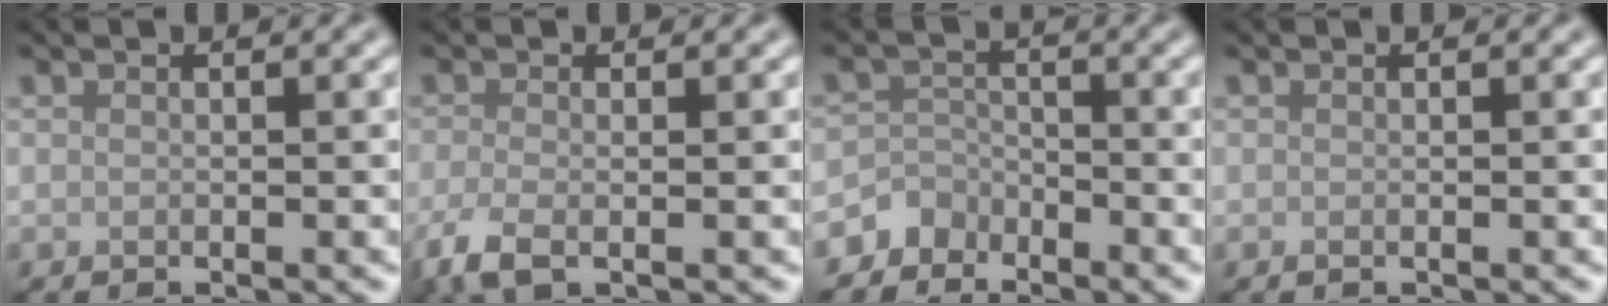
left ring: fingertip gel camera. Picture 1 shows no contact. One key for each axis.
{"total": 2.9, "fx": -1.4, "fy": 1.1, "fz": 2.4, "tx": -0.059, "ty": -0.009, "tz": -0.034}
{"total": 2.5, "fx": -2.1, "fy": 1.4, "fz": -0.2, "tx": 0.014, "ty": 0.007, "tz": -0.048}
{"total": 0.0}